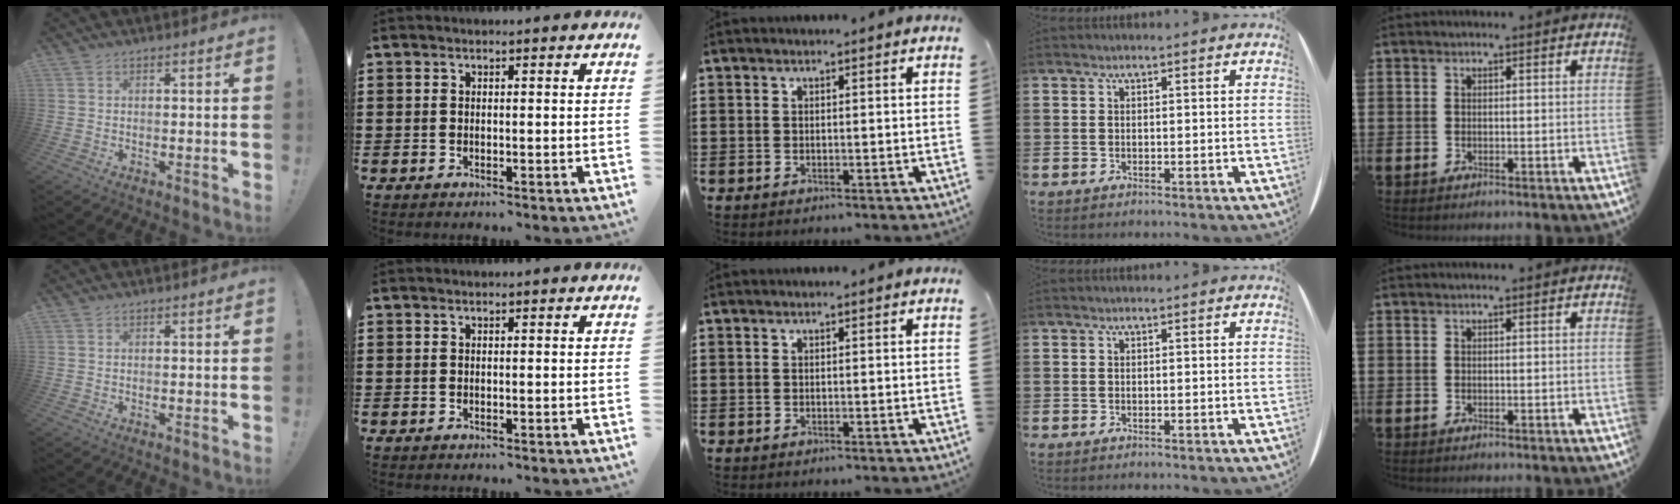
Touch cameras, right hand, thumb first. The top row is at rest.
{}